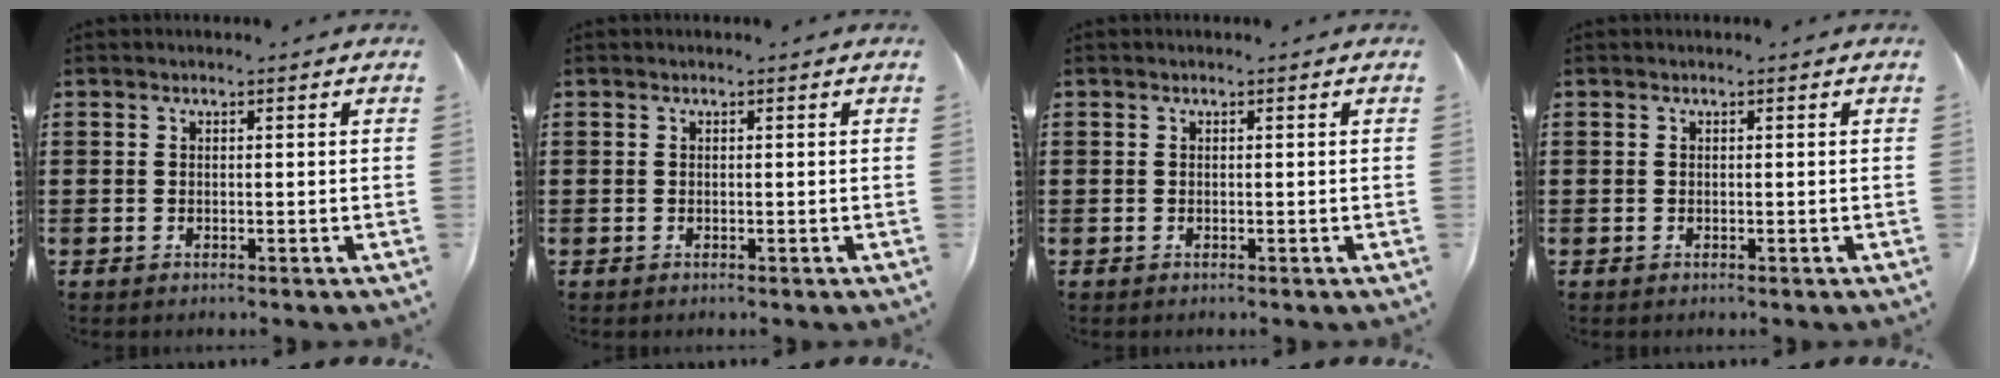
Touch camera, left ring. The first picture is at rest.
{"total": 0.0}
{"total": 0.0}
{"total": 0.0}